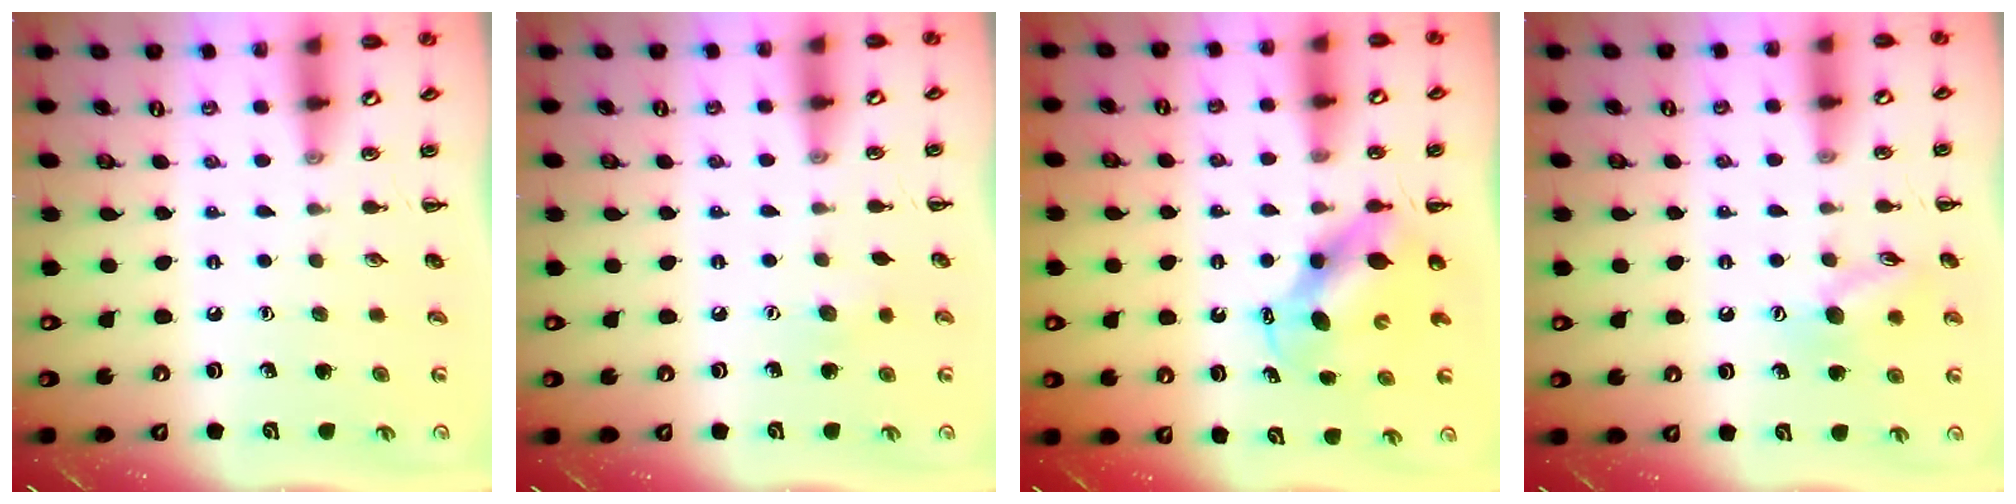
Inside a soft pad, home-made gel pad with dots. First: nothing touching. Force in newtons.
{"total": 5.3, "press": 5.1, "slide": 1.3}
{"total": 6.0, "press": 5.9, "slide": 0.8}
{"total": 10.0, "press": 9.9, "slide": 1.3}